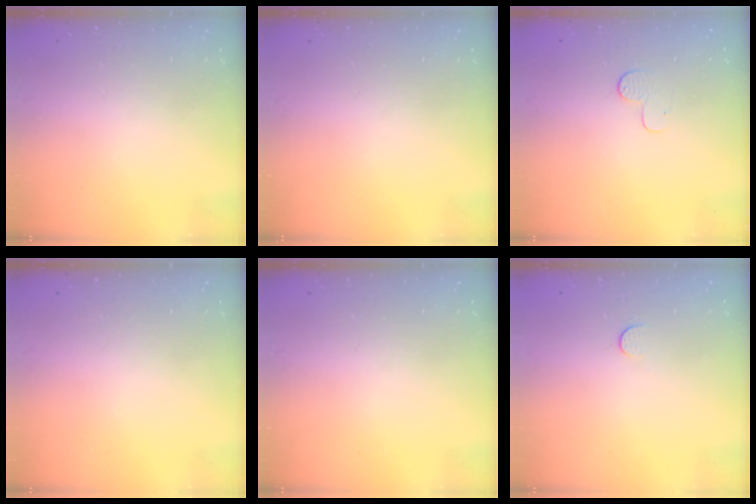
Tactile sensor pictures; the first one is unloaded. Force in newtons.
{"total": 0.0}
{"total": 5.6, "press": 5.6, "slide": 0.5}
{"total": 0.0}
{"total": 0.0}
{"total": 3.5, "press": 3.5, "slide": 0.3}